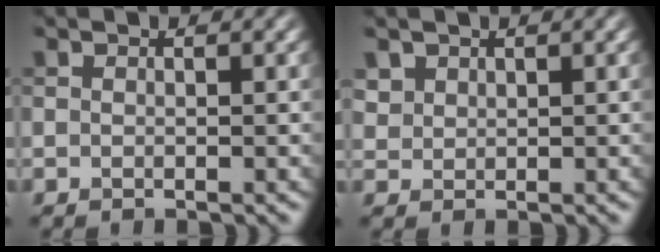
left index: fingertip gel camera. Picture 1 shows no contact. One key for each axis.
{"total": 1.4, "fx": 0.9, "fy": 1.0, "fz": 0.2, "tx": -0.009, "ty": -0.001, "tz": 0.024}